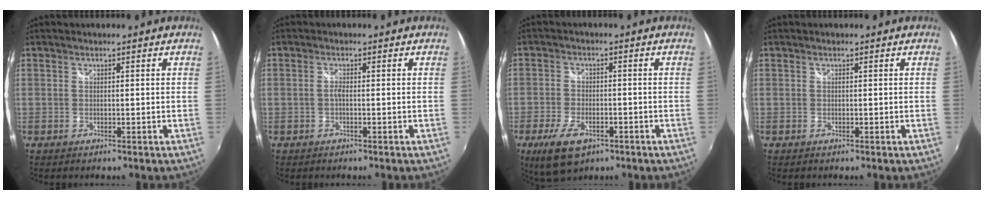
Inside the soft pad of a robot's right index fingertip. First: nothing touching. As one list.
[{"total": 1.2, "force": [-0.4, 0.1, 1.1], "torque": [-0.021, 0.002, -0.009]}, {"total": 9.7, "force": [-5.6, 4.8, 6.3], "torque": [-0.146, -0.022, -0.096]}, {"total": 0.0}]